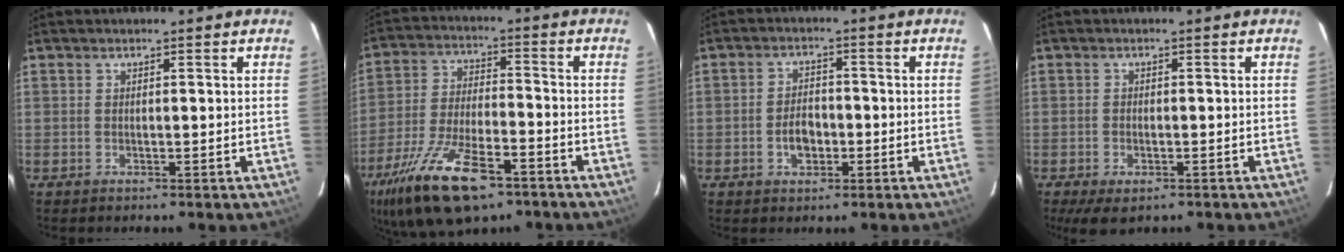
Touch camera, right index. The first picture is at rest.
{"total": 18.9, "force": [-12.1, 7.1, 12.7], "torque": [-0.264, -0.040, -0.214]}
{"total": 4.4, "force": [-1.5, 3.0, 2.9], "torque": [-0.058, 0.007, -0.023]}
{"total": 5.3, "force": [-3.3, 2.5, 3.3], "torque": [-0.074, -0.019, -0.054]}